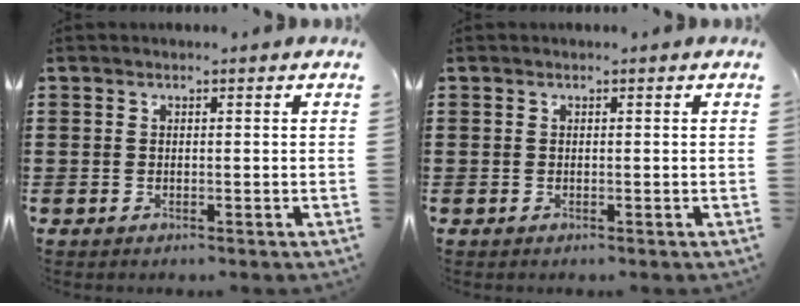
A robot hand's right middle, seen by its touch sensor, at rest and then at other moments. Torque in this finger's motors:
{"motor_torque": [0.00, 0.00, 0.00, 0.00]}